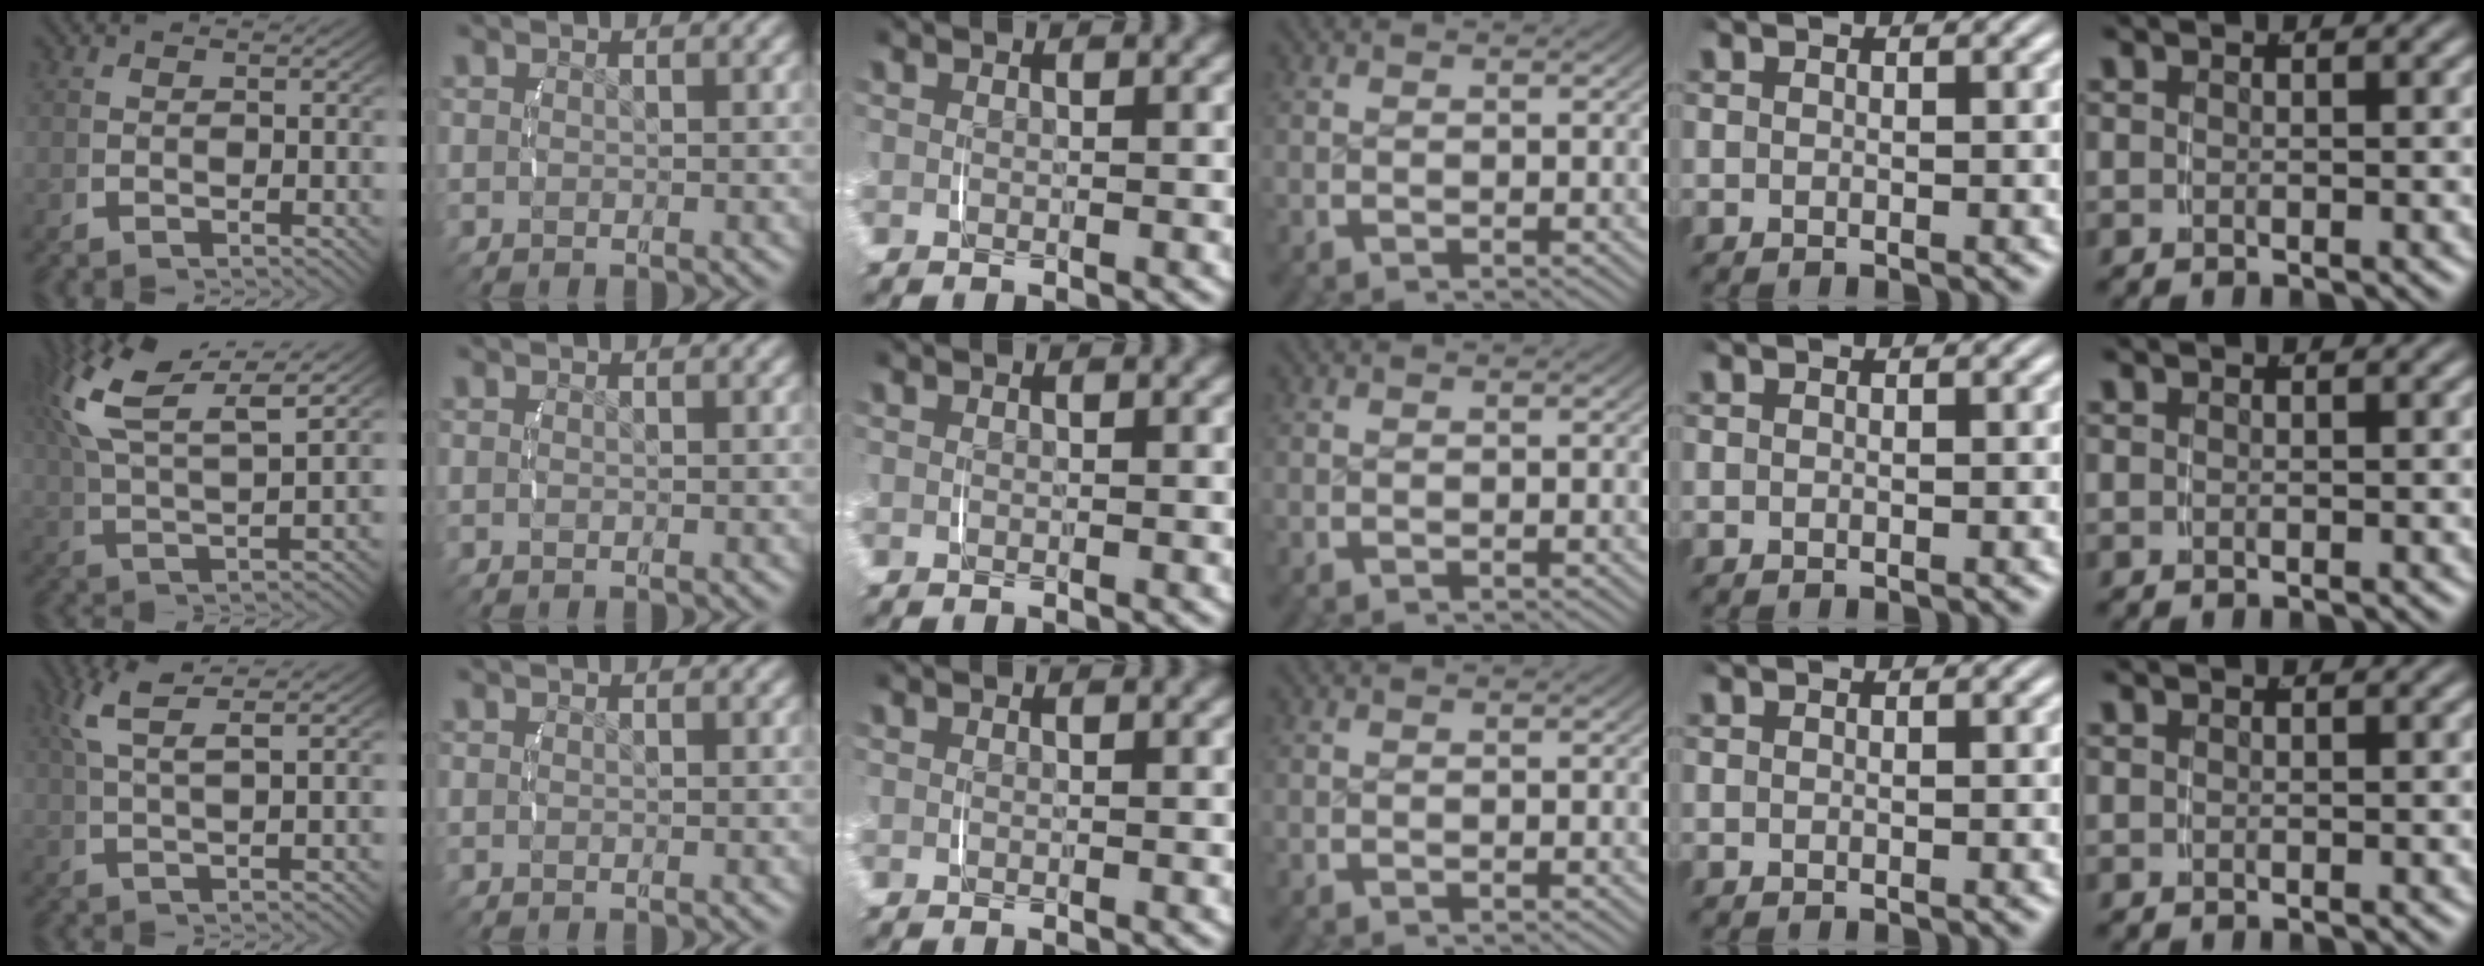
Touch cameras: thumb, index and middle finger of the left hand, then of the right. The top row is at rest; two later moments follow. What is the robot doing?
{"motion": "lift_and_place", "object": "phone"}